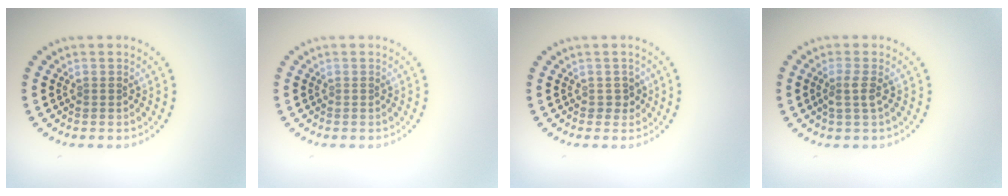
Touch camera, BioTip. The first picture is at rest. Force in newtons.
{"total": 0.0}
{"total": 1.2, "press": 1.0, "slide": 0.6}
{"total": 1.7, "press": 1.3, "slide": 1.0}